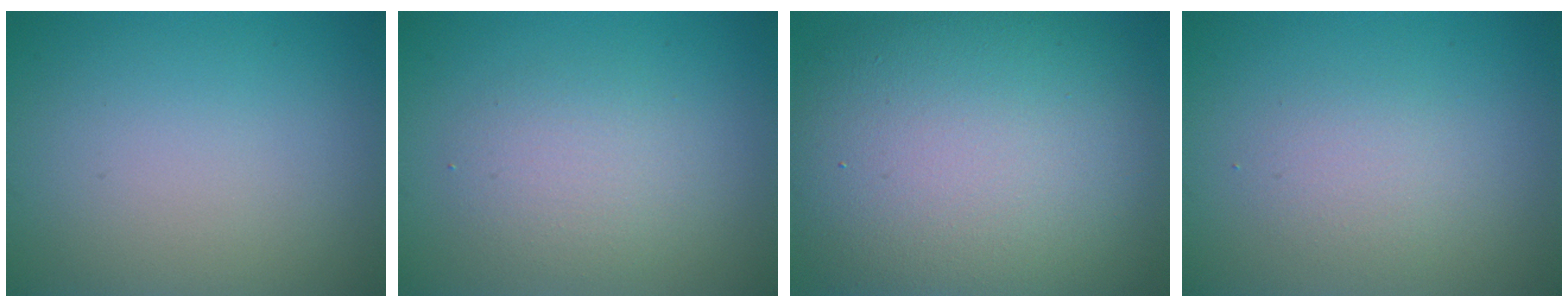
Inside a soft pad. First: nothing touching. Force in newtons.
{"total": 2.6, "press": 2.6, "slide": 0.1}
{"total": 14.4, "press": 14.4, "slide": 1.0}
{"total": 1.8, "press": 1.8, "slide": 0.1}